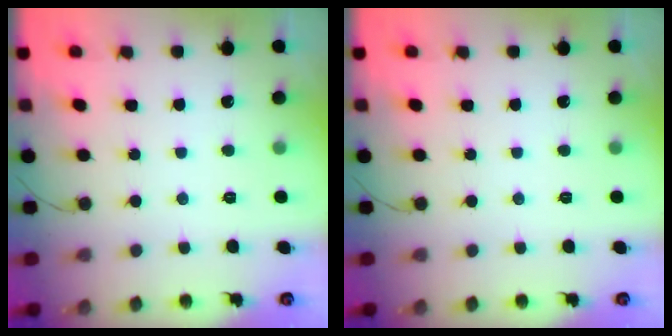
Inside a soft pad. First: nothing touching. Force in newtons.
{"total": 0.0}